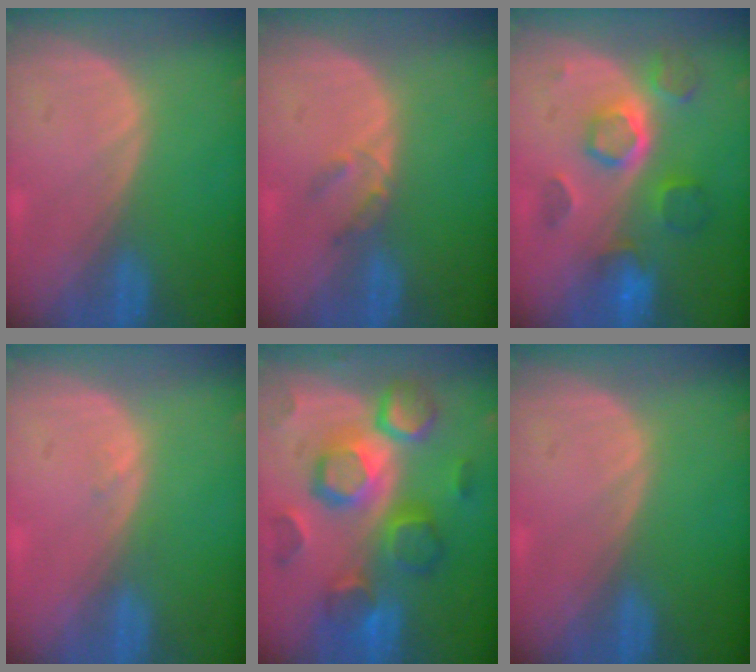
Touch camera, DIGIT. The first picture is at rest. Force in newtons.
{"total": 2.3, "press": 2.0, "slide": 1.1}
{"total": 8.5, "press": 7.7, "slide": 3.6}
{"total": 0.7, "press": 0.6, "slide": 0.3}
{"total": 12.0, "press": 12.0, "slide": 1.2}
{"total": 0.0}